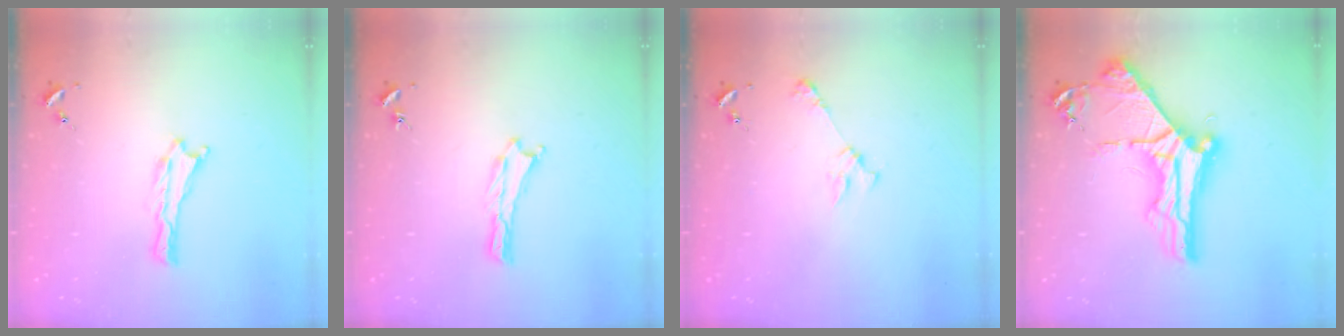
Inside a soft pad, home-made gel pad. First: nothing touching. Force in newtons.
{"total": 0.0}
{"total": 2.4, "press": 2.4, "slide": 0.3}
{"total": 10.4, "press": 10.3, "slide": 1.3}